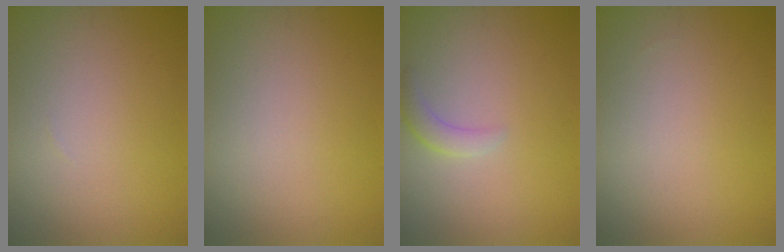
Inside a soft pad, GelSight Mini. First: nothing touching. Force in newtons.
{"total": 0.0}
{"total": 1.6, "press": 1.6, "slide": 0.0}
{"total": 0.0}